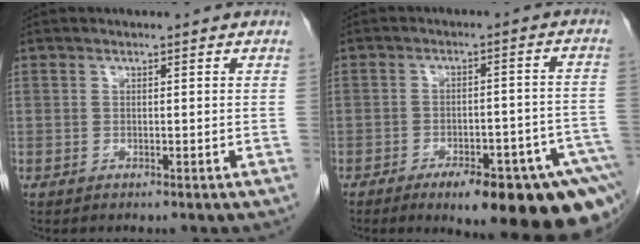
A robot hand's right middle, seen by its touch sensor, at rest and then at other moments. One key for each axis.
{"total": 19.0, "fx": -13.4, "fy": 3.5, "fz": 13.0, "tx": -0.090, "ty": 0.010, "tz": -0.169}